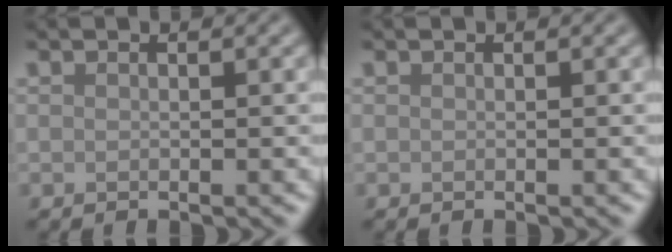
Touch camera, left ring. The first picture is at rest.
{"total": 0.0}